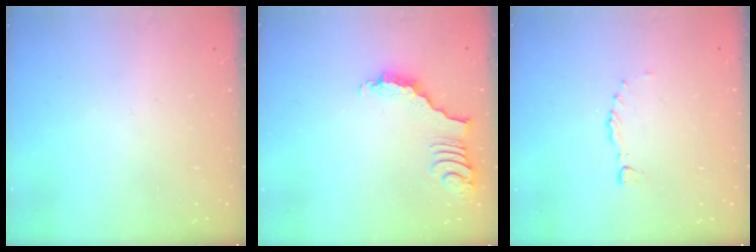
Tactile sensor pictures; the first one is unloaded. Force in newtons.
{"total": 2.9, "press": 2.9, "slide": 0.6}
{"total": 0.0}